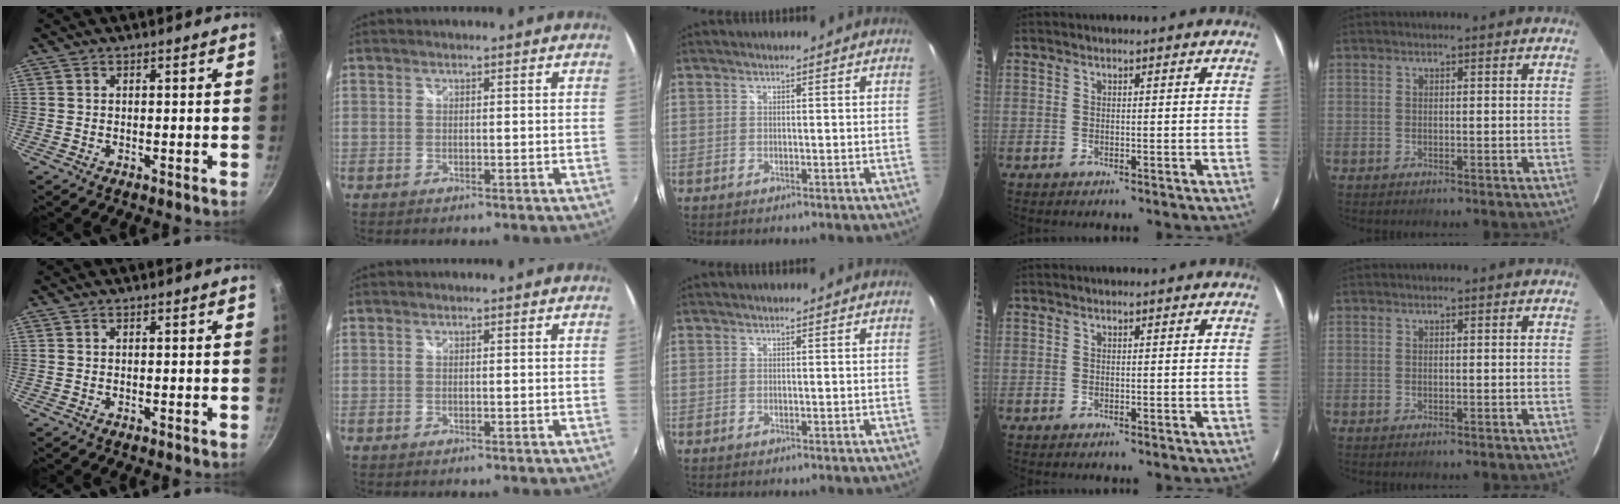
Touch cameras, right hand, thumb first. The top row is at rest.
{}